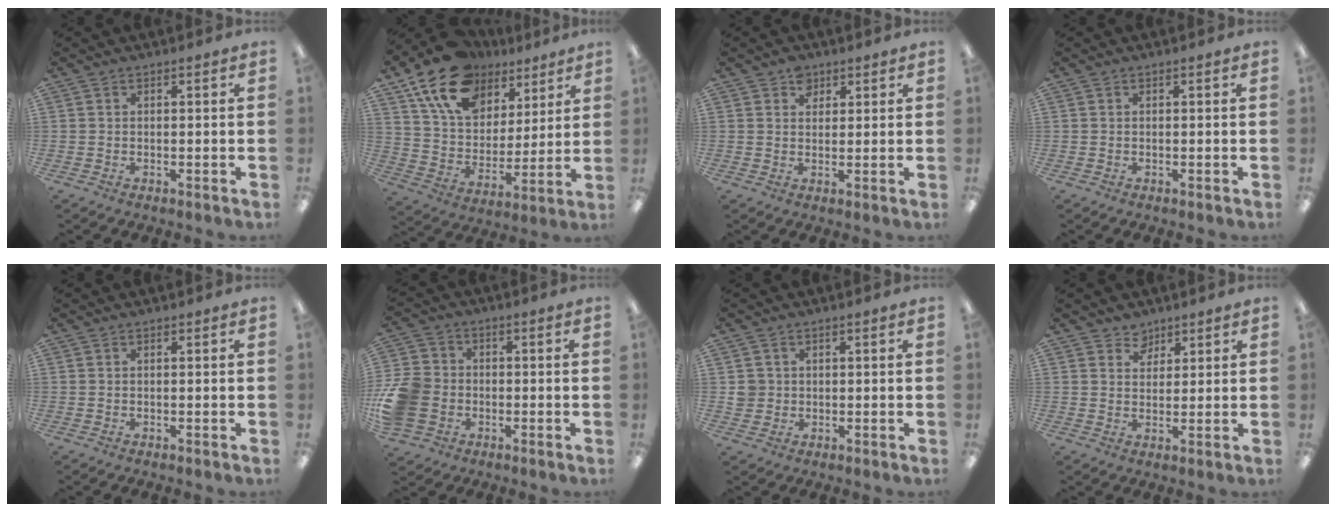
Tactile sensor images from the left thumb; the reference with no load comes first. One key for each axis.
{"total": 18.6, "fx": 11.7, "fy": 11.9, "fz": 8.3, "tx": -0.160, "ty": -0.047, "tz": 0.218}
{"total": 3.6, "fx": 2.3, "fy": 2.5, "fz": 1.2, "tx": -0.004, "ty": -0.005, "tz": 0.038}
{"total": 0.0}
{"total": 0.0}
{"total": 11.6, "fx": -2.5, "fy": 9.6, "fz": 5.9, "tx": -0.134, "ty": 0.030, "tz": -0.043}
{"total": 3.1, "fx": 0.4, "fy": 3.0, "fz": 0.5, "tx": -0.007, "ty": 0.002, "tz": 0.006}
{"total": 4.1, "fx": 3.2, "fy": 2.5, "fz": 0.3, "tx": 0.007, "ty": -0.019, "tz": 0.056}